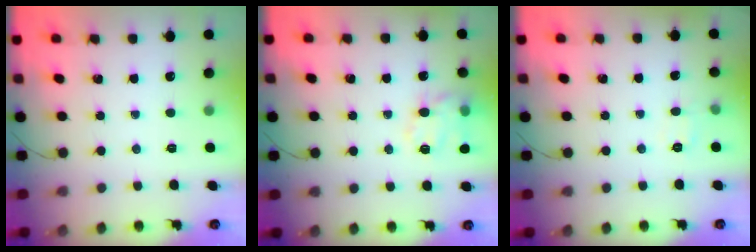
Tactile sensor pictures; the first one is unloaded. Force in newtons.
{"total": 14.2, "press": 14.1, "slide": 1.7}
{"total": 5.2, "press": 5.0, "slide": 1.3}